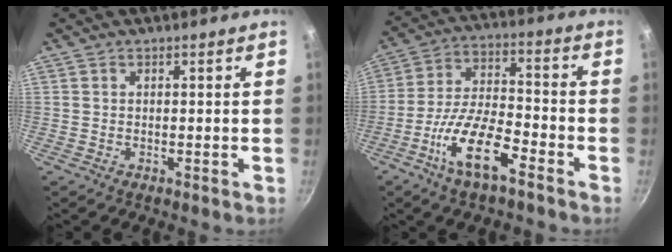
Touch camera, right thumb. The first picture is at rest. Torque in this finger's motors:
{"motor_torque": [-0.30, 0.43, -0.31, 0.01, 0.05]}